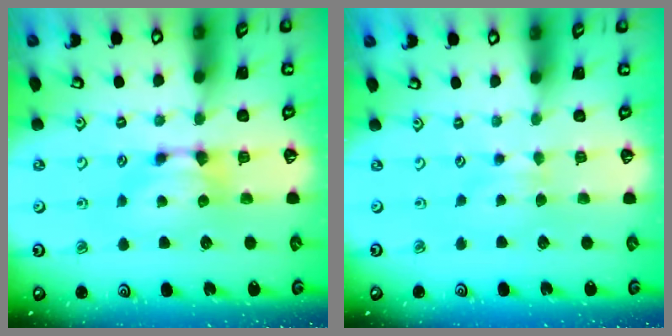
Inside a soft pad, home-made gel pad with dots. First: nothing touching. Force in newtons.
{"total": 2.1, "press": 2.0, "slide": 0.4}